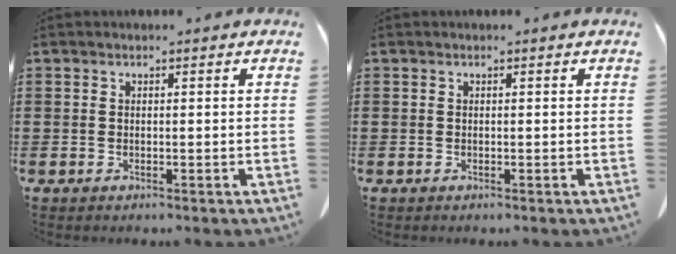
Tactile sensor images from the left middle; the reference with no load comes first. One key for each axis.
{"total": 0.0}